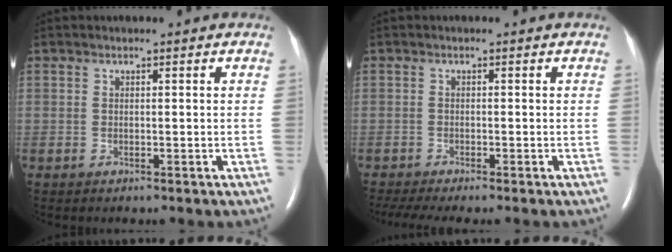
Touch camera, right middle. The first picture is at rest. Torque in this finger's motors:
{"motor_torque": [0.00, 0.00, 0.11, 0.05]}